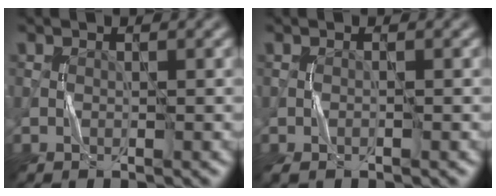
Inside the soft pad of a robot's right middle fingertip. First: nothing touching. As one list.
[{"total": 1.2, "force": [-0.6, 0.2, 0.9], "torque": [-0.022, 0.000, -0.013]}]